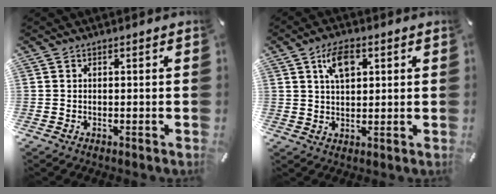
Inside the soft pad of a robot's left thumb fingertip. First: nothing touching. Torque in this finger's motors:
{"motor_torque": [1.02, 0.97, 0.75, -0.76, 0.24]}